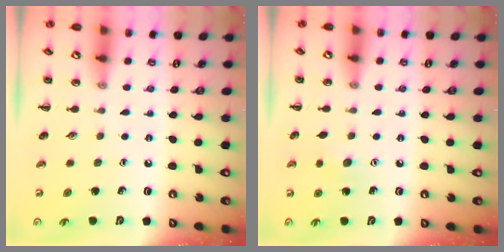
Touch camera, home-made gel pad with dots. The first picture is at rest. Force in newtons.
{"total": 5.8, "press": 5.6, "slide": 1.4}